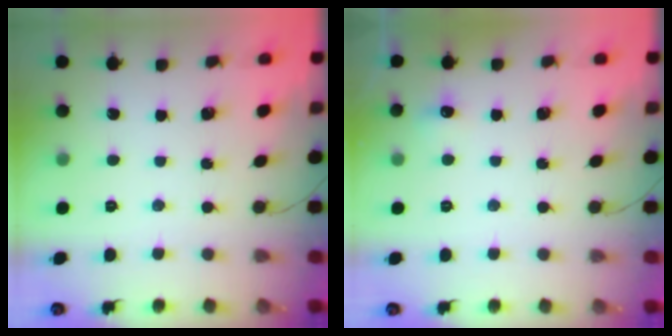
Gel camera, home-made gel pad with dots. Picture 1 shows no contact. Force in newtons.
{"total": 4.3, "press": 4.1, "slide": 1.2}